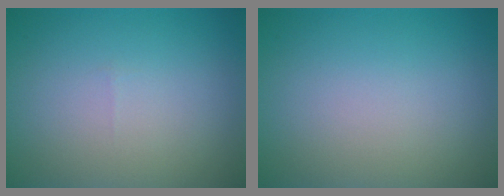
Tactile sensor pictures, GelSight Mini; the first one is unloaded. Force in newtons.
{"total": 0.0}